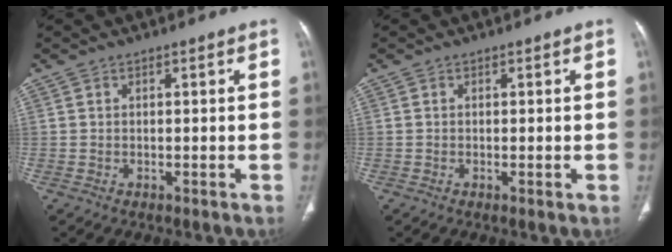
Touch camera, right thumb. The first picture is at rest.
{"total": 0.6, "force": [-0.1, -0.1, 0.6], "torque": [-0.019, -0.005, 0.000]}